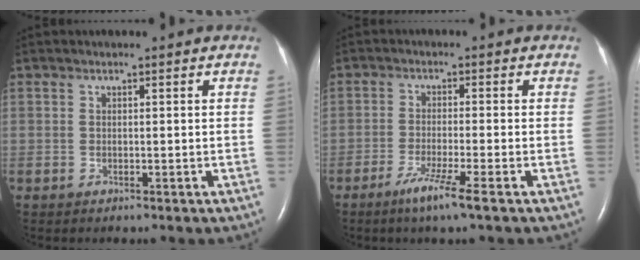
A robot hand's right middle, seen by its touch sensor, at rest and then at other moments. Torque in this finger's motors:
{"motor_torque": [0.74, -0.54, 0.07, 0.03]}